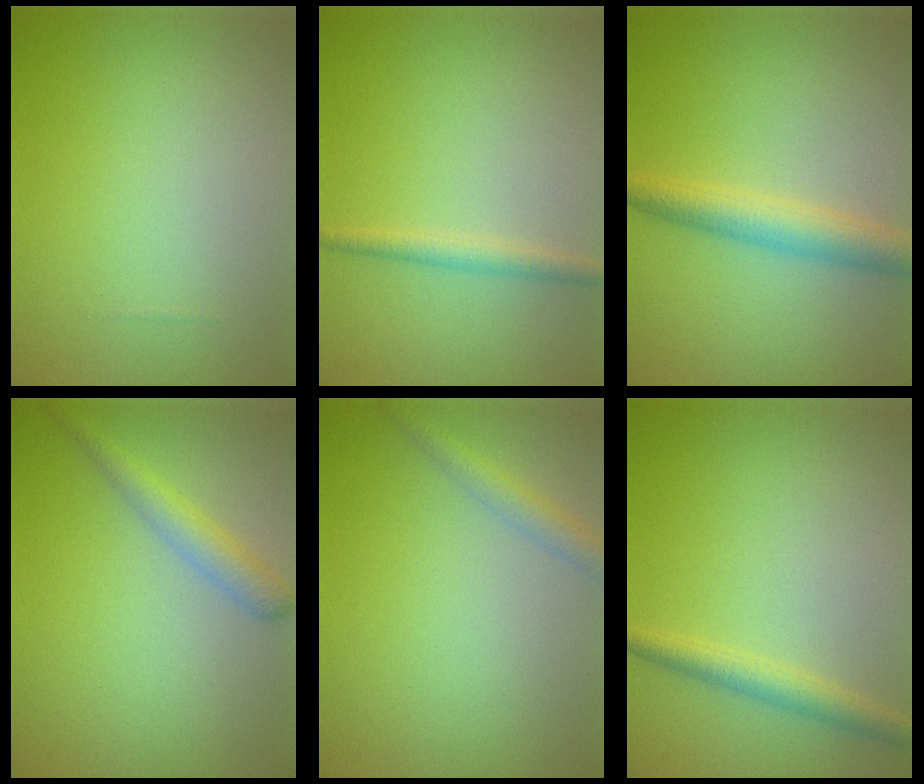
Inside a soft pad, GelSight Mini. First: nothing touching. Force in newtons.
{"total": 1.7, "press": 1.7, "slide": 0.1}
{"total": 4.0, "press": 4.0, "slide": 0.0}
{"total": 2.5, "press": 2.5, "slide": 0.1}
{"total": 2.0, "press": 2.0, "slide": 0.0}
{"total": 2.3, "press": 2.3, "slide": 0.1}